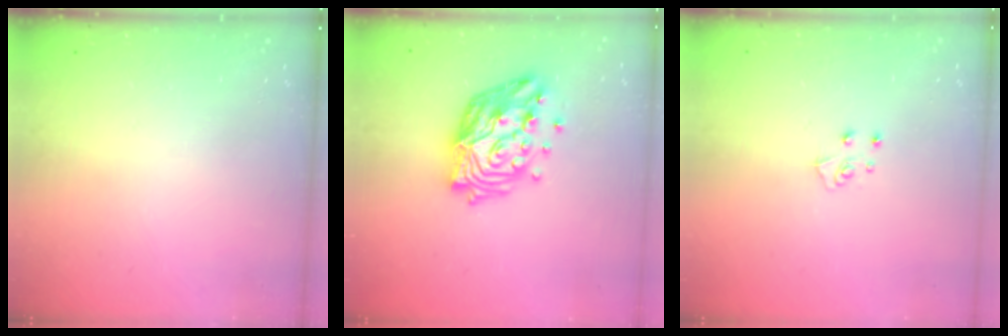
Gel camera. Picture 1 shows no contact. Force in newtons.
{"total": 16.5, "press": 16.4, "slide": 1.7}
{"total": 5.1, "press": 5.1, "slide": 0.4}